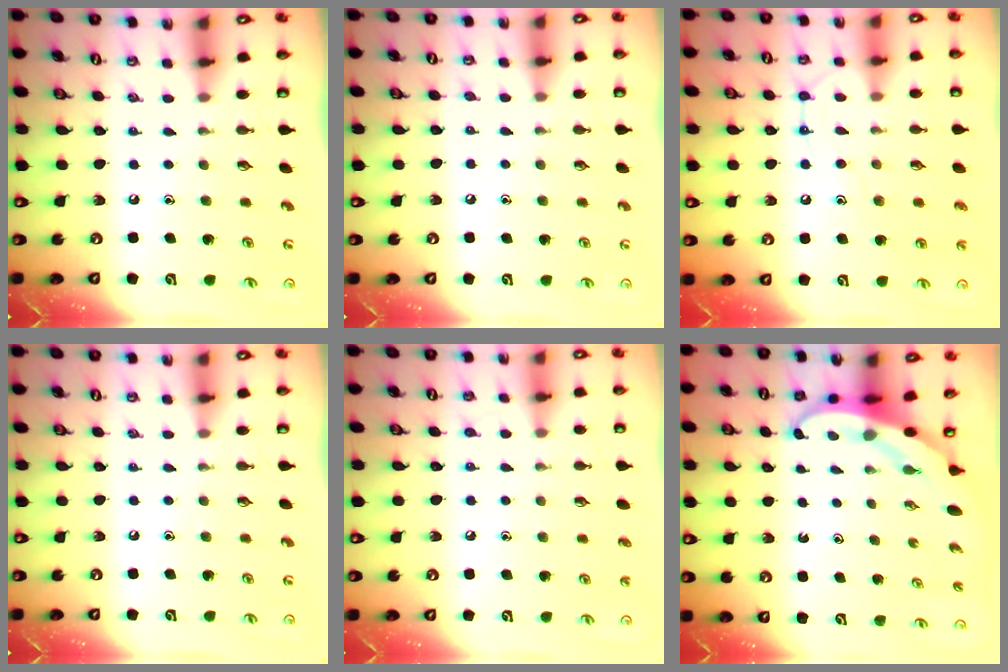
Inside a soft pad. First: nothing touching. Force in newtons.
{"total": 4.6, "press": 4.5, "slide": 0.6}
{"total": 11.5, "press": 11.4, "slide": 1.1}
{"total": 0.0}
{"total": 4.9, "press": 4.9, "slide": 0.5}
{"total": 5.3, "press": 5.2, "slide": 0.7}